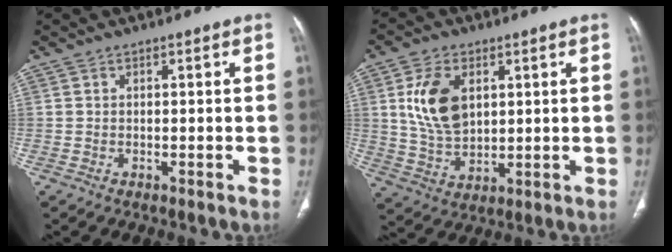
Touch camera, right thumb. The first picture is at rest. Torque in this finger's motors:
{"motor_torque": [0.06, 0.07, 1.14, 0.45, 0.10]}